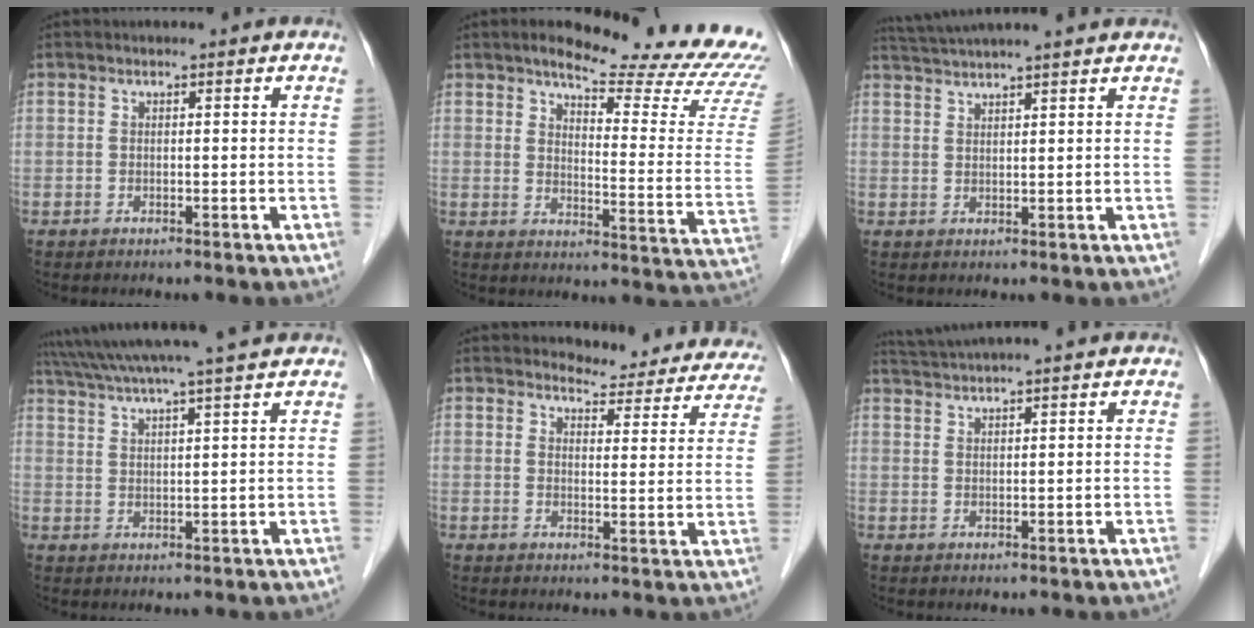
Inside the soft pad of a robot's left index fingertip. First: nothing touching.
{"total": 21.1, "force": [18.9, 1.6, 9.3], "torque": [-0.118, -0.091, 0.219]}
{"total": 11.3, "force": [10.2, -0.3, 4.9], "torque": [-0.088, 0.034, 0.145]}
{"total": 17.5, "force": [15.4, -0.4, 8.2], "torque": [-0.151, 0.025, 0.220]}
{"total": 12.9, "force": [12.2, 3.5, 2.4], "torque": [0.002, -0.031, 0.117]}
{"total": 10.7, "force": [9.8, -0.2, 4.2], "torque": [-0.076, 0.032, 0.141]}